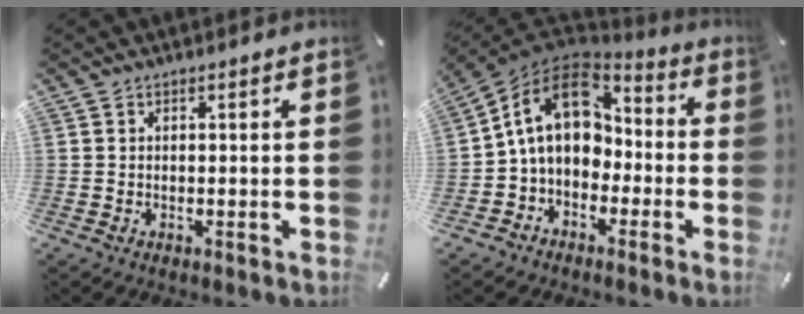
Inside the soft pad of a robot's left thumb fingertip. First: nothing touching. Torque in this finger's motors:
{"motor_torque": [0.82, 3.23, 1.65, 1.12, 0.27]}